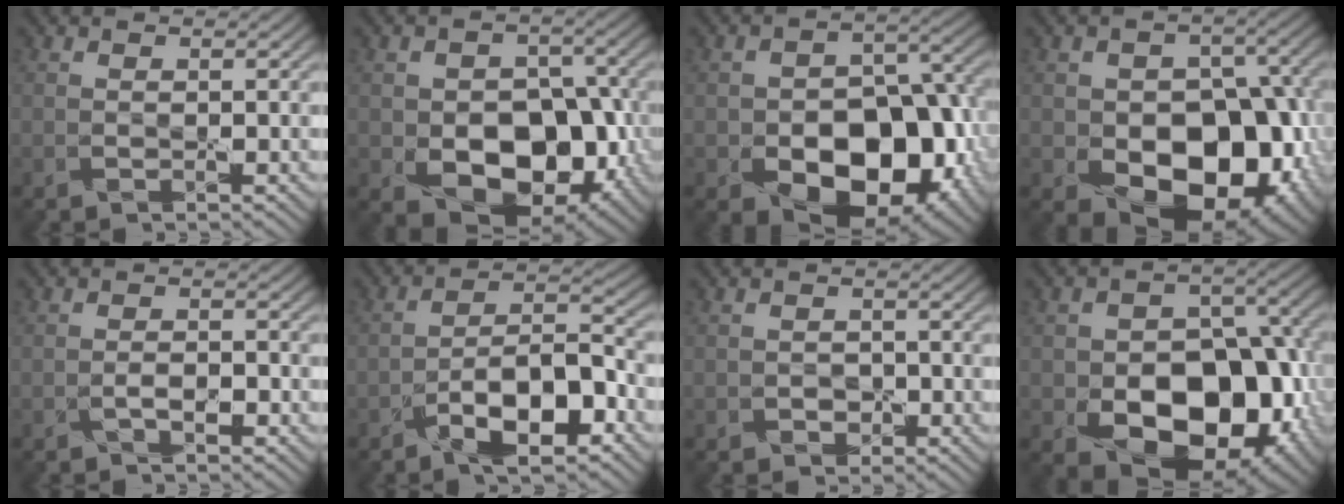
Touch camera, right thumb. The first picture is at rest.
{"total": 11.8, "force": [-3.3, 8.0, 8.0], "torque": [-0.128, -0.024, -0.045]}
{"total": 15.3, "force": [-5.5, 9.7, 10.4], "torque": [-0.138, -0.028, -0.089]}
{"total": 14.3, "force": [-3.9, 9.7, 9.8], "torque": [-0.121, -0.023, -0.053]}
{"total": 1.9, "force": [-1.0, 0.8, 1.4], "torque": [-0.025, 0.002, -0.020]}
{"total": 10.1, "force": [-5.2, 4.0, 7.7], "torque": [-0.120, 0.006, -0.097]}
{"total": 1.7, "force": [-0.7, 1.4, 0.7], "torque": [-0.007, -0.004, -0.013]}
{"total": 15.3, "force": [-4.8, 10.2, 10.4], "torque": [-0.137, -0.029, -0.076]}